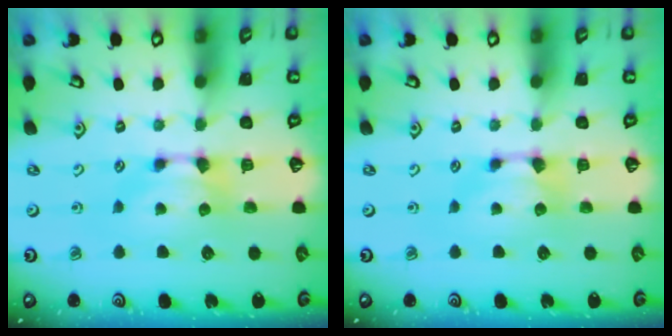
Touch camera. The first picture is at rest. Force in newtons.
{"total": 0.0}